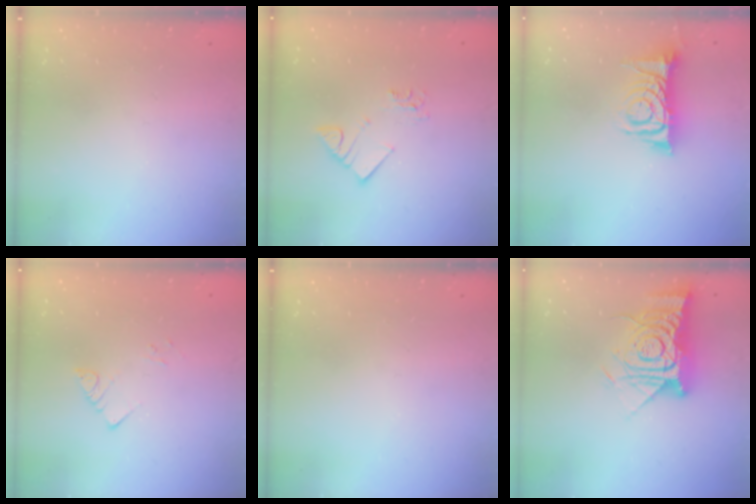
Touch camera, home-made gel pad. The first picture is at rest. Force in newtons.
{"total": 3.4, "press": 3.4, "slide": 0.2}
{"total": 10.3, "press": 10.3, "slide": 1.0}
{"total": 2.9, "press": 2.9, "slide": 0.4}
{"total": 0.0}
{"total": 14.6, "press": 14.5, "slide": 1.5}